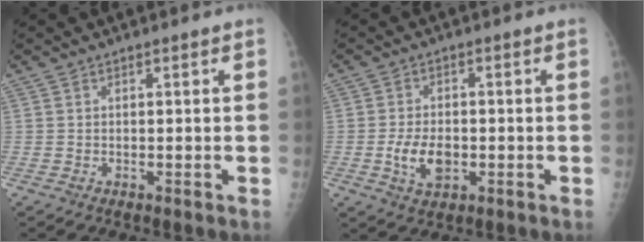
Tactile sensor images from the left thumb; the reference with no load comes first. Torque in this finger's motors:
{"motor_torque": [-0.35, 0.61, 0.72, 0.12, 0.05]}